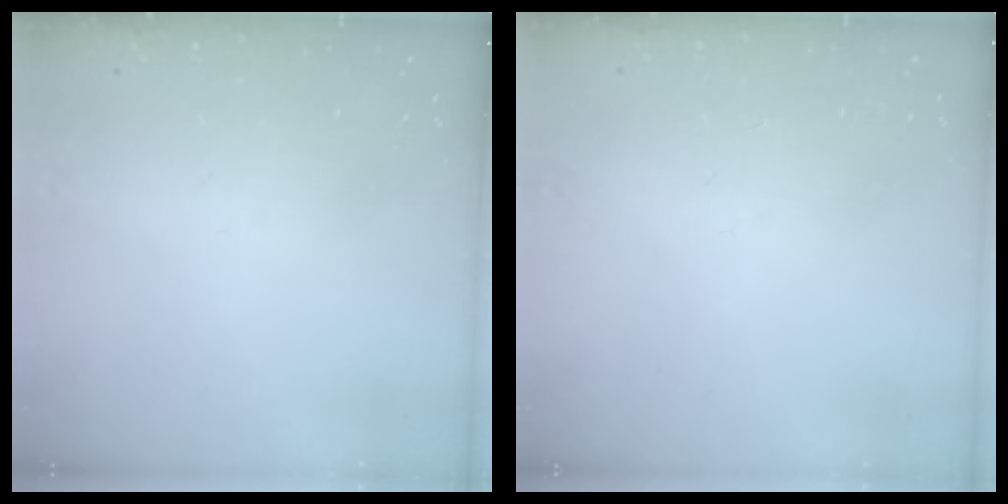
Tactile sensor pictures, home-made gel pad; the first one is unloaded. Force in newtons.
{"total": 2.2, "press": 2.2, "slide": 0.1}